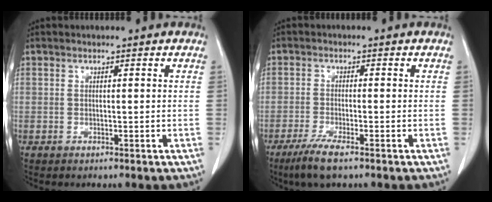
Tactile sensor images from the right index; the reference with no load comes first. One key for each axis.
{"total": 5.2, "fx": -3.5, "fy": 0.5, "fz": 3.9, "tx": -0.080, "ty": -0.014, "tz": -0.063}